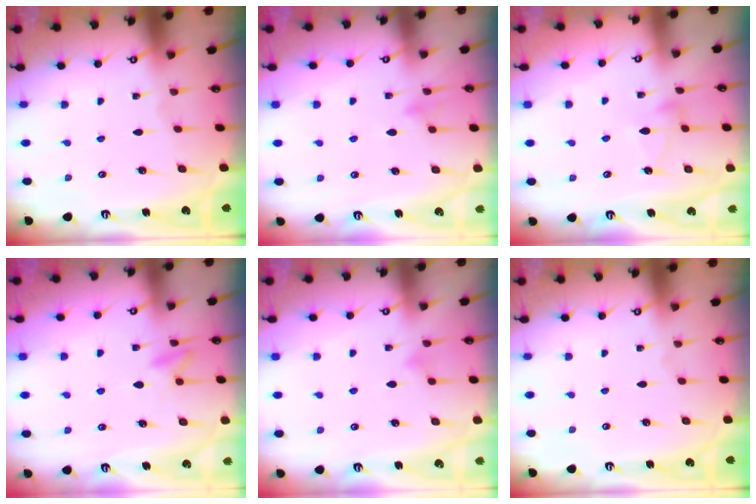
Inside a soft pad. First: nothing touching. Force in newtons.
{"total": 8.7, "press": 8.7, "slide": 0.9}
{"total": 4.6, "press": 4.6, "slide": 0.3}
{"total": 7.6, "press": 7.5, "slide": 0.9}
{"total": 6.0, "press": 5.9, "slide": 0.4}
{"total": 0.0}